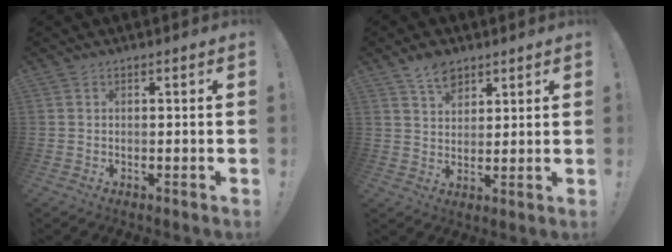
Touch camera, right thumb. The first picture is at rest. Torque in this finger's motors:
{"motor_torque": [-0.65, 0.54, 0.17, 0.04, -0.01]}